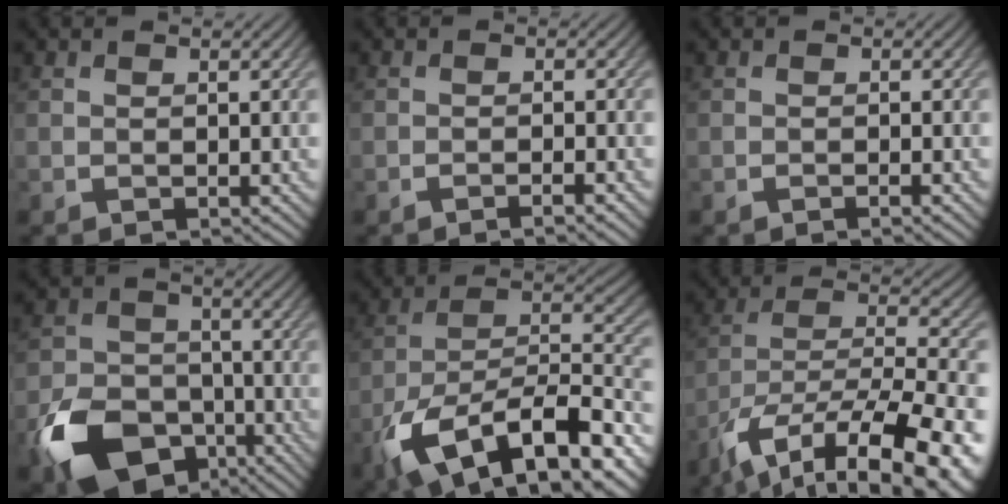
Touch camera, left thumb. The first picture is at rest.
{"total": 2.2, "force": [-1.5, 0.2, 1.6], "torque": [-0.019, 0.006, -0.036]}
{"total": 1.2, "force": [-0.8, 0.0, 0.9], "torque": [-0.013, 0.004, -0.017]}
{"total": 12.5, "force": [-6.8, 8.2, 6.5], "torque": [-0.143, -0.024, -0.134]}
{"total": 18.9, "force": [-10.9, 8.4, 12.9], "torque": [-0.249, -0.039, -0.178]}
{"total": 17.4, "force": [-10.7, 6.8, 11.9], "torque": [-0.224, -0.032, -0.163]}